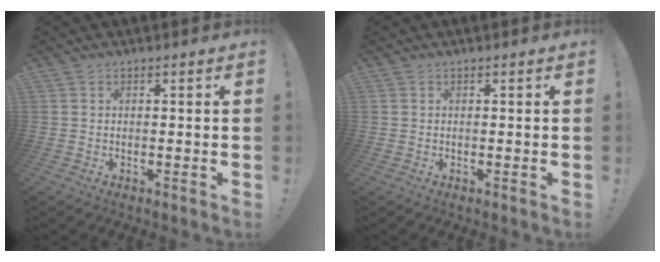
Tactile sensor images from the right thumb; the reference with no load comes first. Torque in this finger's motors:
{"motor_torque": [-0.10, 0.05, 0.02, 0.02, 0.00]}